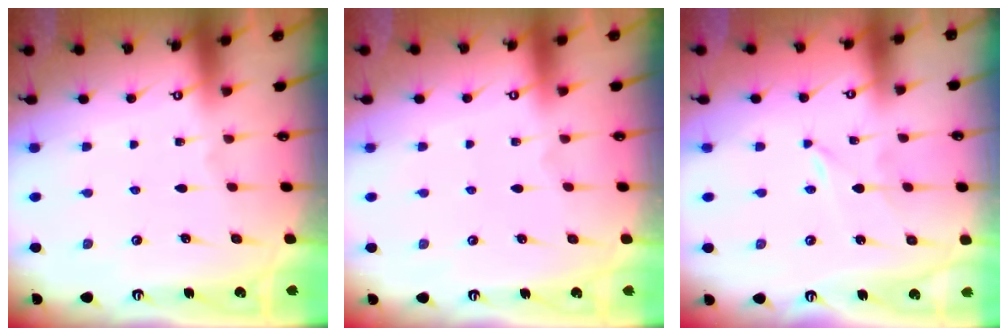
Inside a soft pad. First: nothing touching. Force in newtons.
{"total": 0.0}
{"total": 0.0}